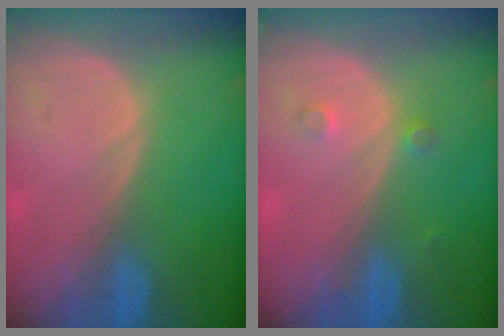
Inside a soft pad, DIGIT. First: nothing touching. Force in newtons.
{"total": 1.9, "press": 1.6, "slide": 1.0}